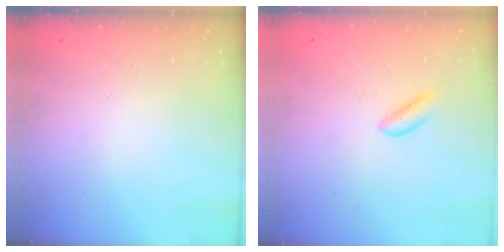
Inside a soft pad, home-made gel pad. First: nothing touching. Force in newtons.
{"total": 1.3, "press": 1.3, "slide": 0.3}